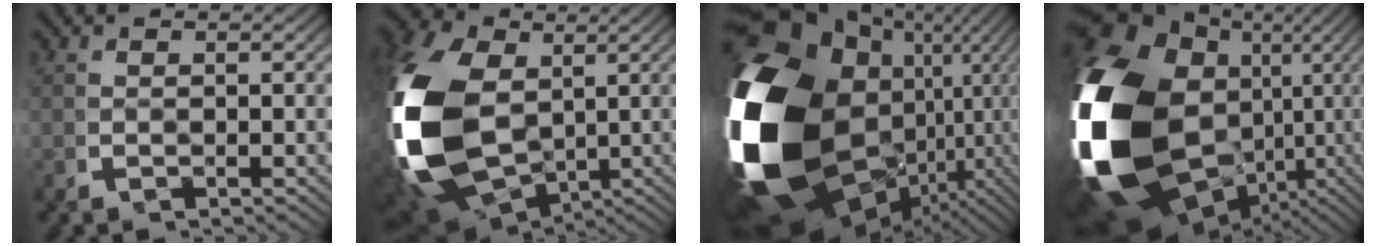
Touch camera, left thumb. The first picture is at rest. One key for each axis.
{"total": 19.2, "fx": -0.1, "fy": 14.0, "fz": 13.1, "tx": -0.345, "ty": -0.068, "tz": 0.036}
{"total": 31.4, "fx": -2.6, "fy": 20.0, "fz": 24.0, "tx": -0.449, "ty": -0.069, "tz": -0.001}
{"total": 28.2, "fx": -1.3, "fy": 18.6, "fz": 21.2, "tx": -0.452, "ty": -0.077, "tz": 0.021}